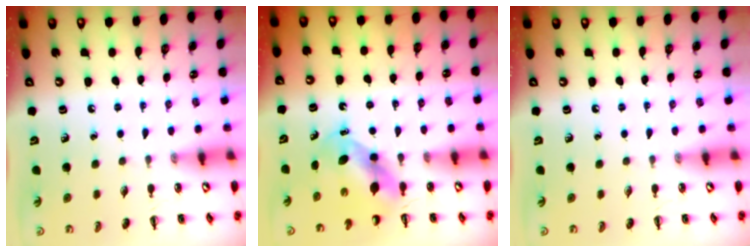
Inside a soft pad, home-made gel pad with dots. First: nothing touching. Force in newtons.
{"total": 6.2, "press": 6.1, "slide": 1.0}
{"total": 0.0}